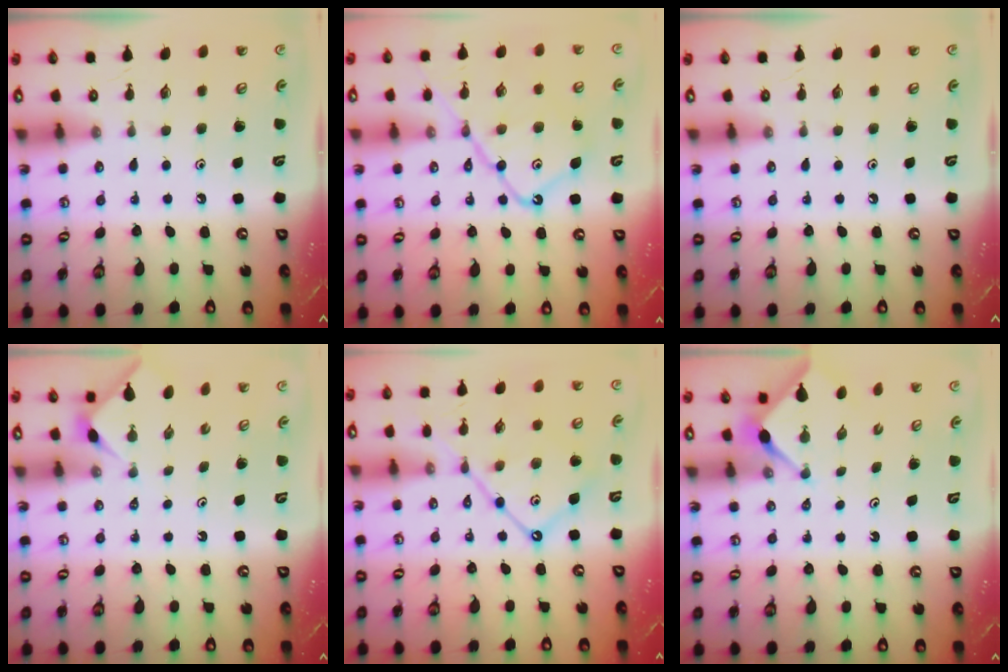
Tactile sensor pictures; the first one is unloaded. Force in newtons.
{"total": 14.9, "press": 14.9, "slide": 1.4}
{"total": 0.0}
{"total": 2.5, "press": 2.5, "slide": 0.4}
{"total": 12.2, "press": 12.2, "slide": 1.1}
{"total": 3.0, "press": 3.0, "slide": 0.3}